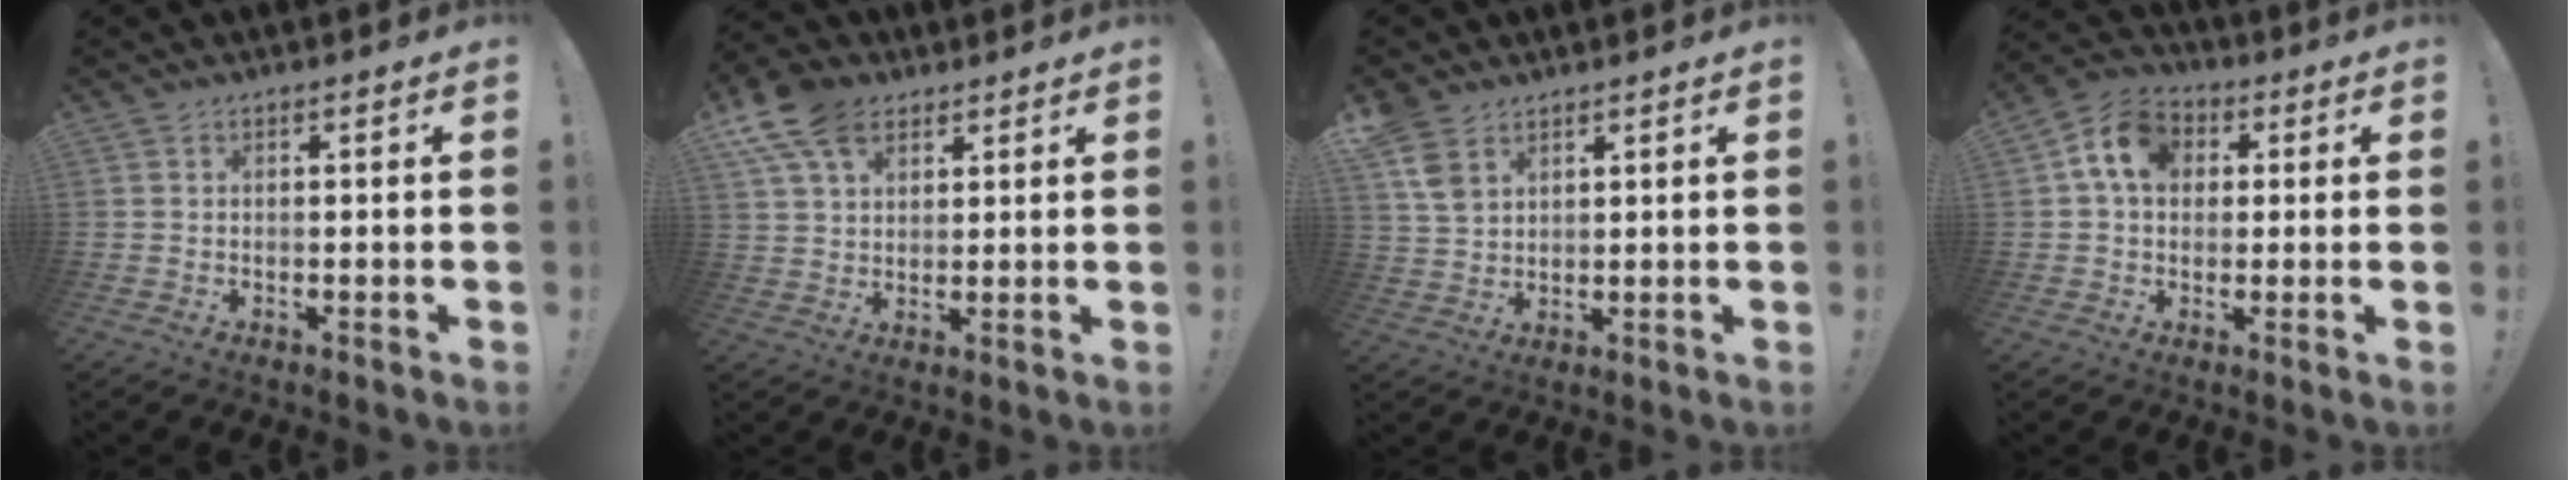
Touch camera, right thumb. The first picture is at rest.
{"total": 12.5, "force": [6.9, 8.0, 6.8], "torque": [-0.120, -0.025, 0.132]}
{"total": 7.8, "force": [4.6, 4.9, 3.9], "torque": [-0.072, -0.018, 0.090]}
{"total": 11.6, "force": [3.3, 8.8, 6.7], "torque": [-0.106, 0.007, 0.067]}